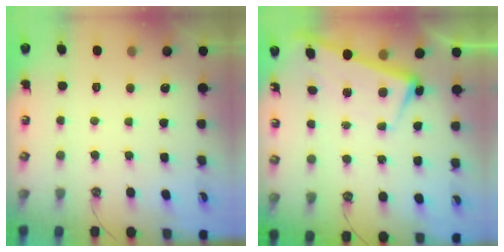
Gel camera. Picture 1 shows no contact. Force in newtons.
{"total": 2.3, "press": 2.2, "slide": 0.7}